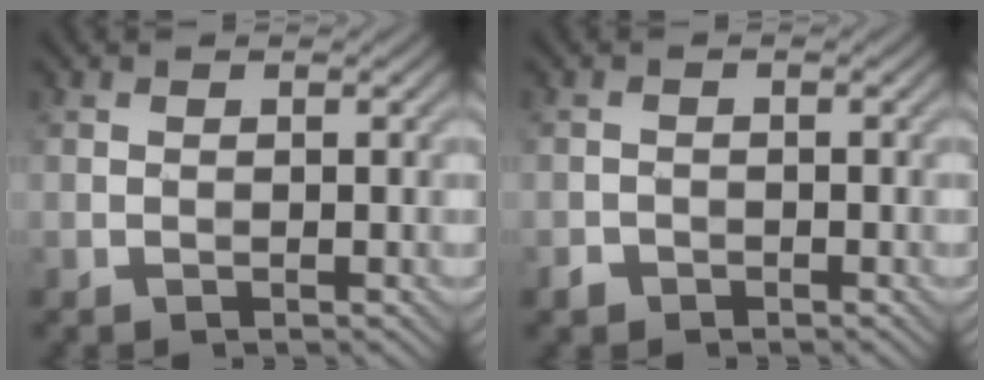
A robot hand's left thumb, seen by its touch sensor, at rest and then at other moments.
{"total": 1.1, "force": [-0.8, 0.7, 0.2], "torque": [-0.004, 0.000, -0.017]}